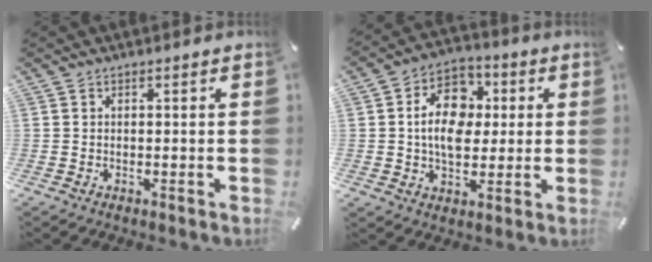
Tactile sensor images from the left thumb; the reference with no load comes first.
{"total": 12.5, "force": [1.0, 9.4, 8.3], "torque": [-0.137, 0.012, 0.017]}